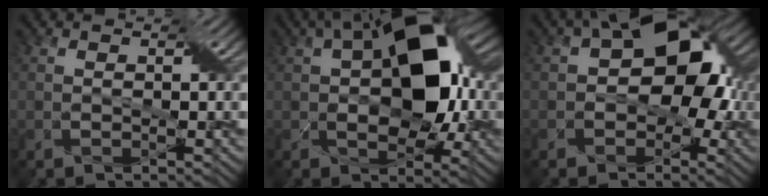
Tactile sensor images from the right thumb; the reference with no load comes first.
{"total": 13.4, "force": [1.8, 7.7, 10.8], "torque": [-0.161, 0.017, 0.023]}
{"total": 10.9, "force": [1.0, 7.0, 8.3], "torque": [-0.111, 0.015, 0.002]}